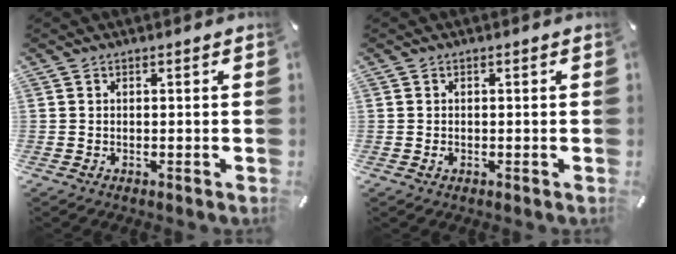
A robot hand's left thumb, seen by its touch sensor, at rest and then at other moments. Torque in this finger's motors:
{"motor_torque": [0.22, 0.43, -0.16, -0.08, 0.01]}